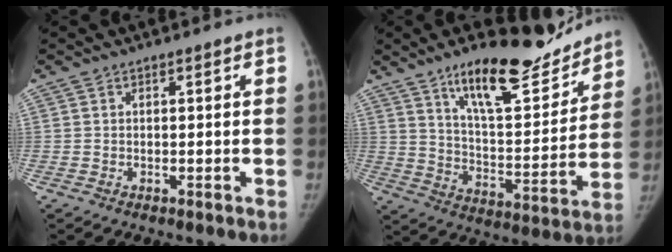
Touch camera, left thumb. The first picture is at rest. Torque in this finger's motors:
{"motor_torque": [0.72, -0.36, 1.29, -1.47, 0.28]}